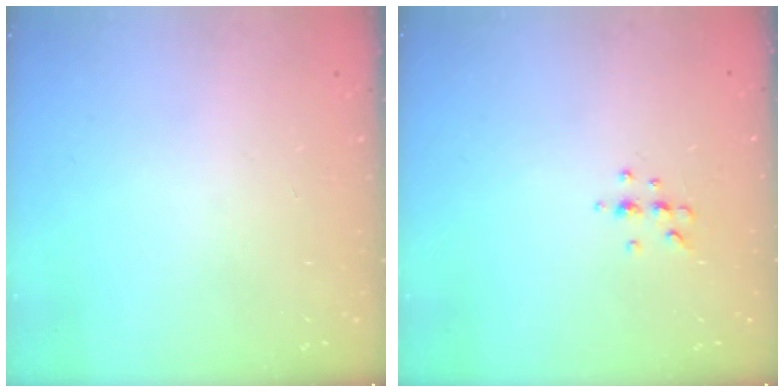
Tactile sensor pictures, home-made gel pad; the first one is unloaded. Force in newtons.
{"total": 4.7, "press": 4.6, "slide": 1.1}